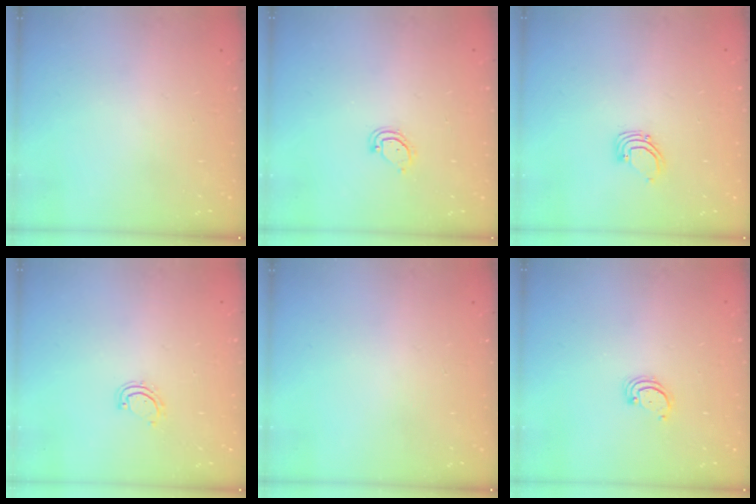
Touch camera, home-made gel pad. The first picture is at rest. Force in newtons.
{"total": 4.0, "press": 4.0, "slide": 0.4}
{"total": 3.2, "press": 3.2, "slide": 0.2}
{"total": 4.7, "press": 4.4, "slide": 1.6}
{"total": 0.0}
{"total": 2.5, "press": 2.5, "slide": 0.3}